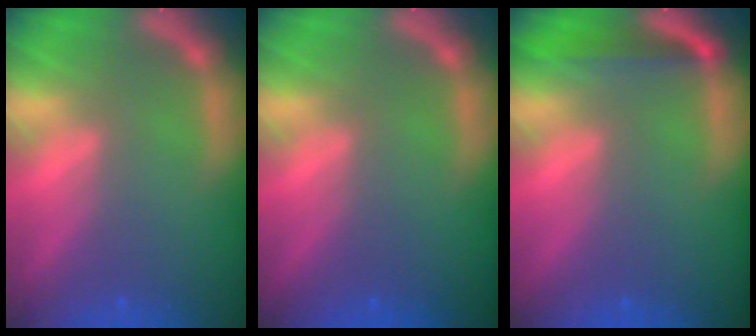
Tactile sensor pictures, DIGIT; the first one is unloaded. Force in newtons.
{"total": 0.0}
{"total": 3.0}